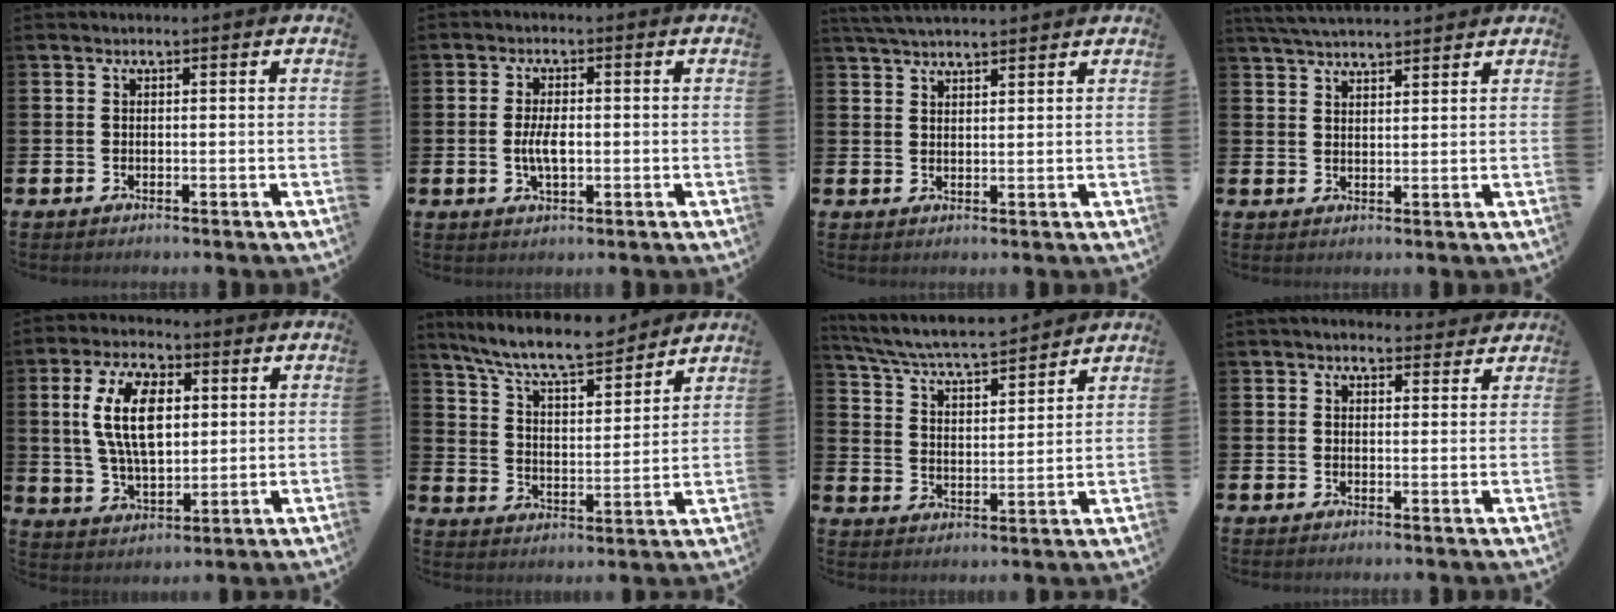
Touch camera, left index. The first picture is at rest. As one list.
[{"total": 4.1, "force": [-0.3, 1.8, 3.7], "torque": [-0.065, -0.004, -0.011]}, {"total": 3.7, "force": [3.5, 0.4, 1.0], "torque": [-0.026, -0.009, 0.066]}, {"total": 4.3, "force": [4.2, 0.3, 0.8], "torque": [-0.026, -0.015, 0.078]}, {"total": 10.1, "force": [3.1, 5.4, 8.0], "torque": [-0.145, 0.012, 0.055]}, {"total": 9.3, "force": [8.6, 1.4, 3.2], "torque": [-0.094, -0.053, 0.152]}, {"total": 6.4, "force": [6.1, 0.4, 1.7], "torque": [-0.064, -0.045, 0.105]}, {"total": 2.0, "force": [1.9, 0.7, 0.2], "torque": [0.000, -0.007, 0.033]}]